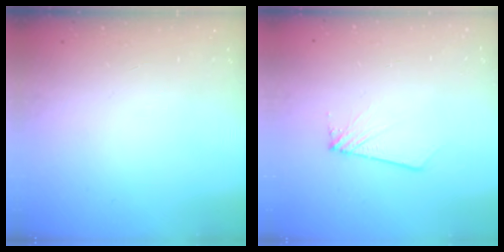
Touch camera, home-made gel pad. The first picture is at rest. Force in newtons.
{"total": 1.7, "press": 1.7, "slide": 0.1}